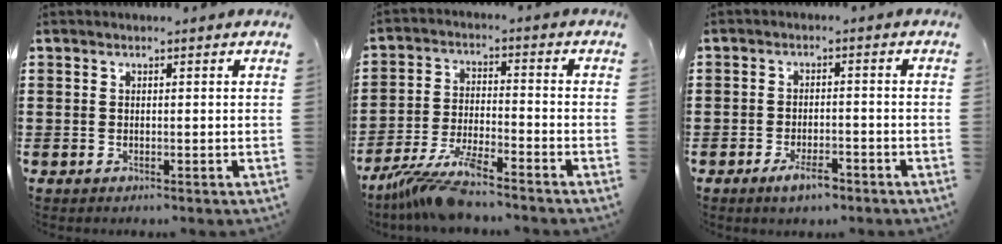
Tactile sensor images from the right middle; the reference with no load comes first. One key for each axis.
{"total": 8.1, "fx": -7.1, "fy": 0.4, "fz": 3.9, "tx": -0.090, "ty": -0.011, "tz": -0.138}
{"total": 3.8, "fx": -2.6, "fy": 1.3, "fz": 2.4, "tx": -0.045, "ty": 0.005, "tz": -0.049}